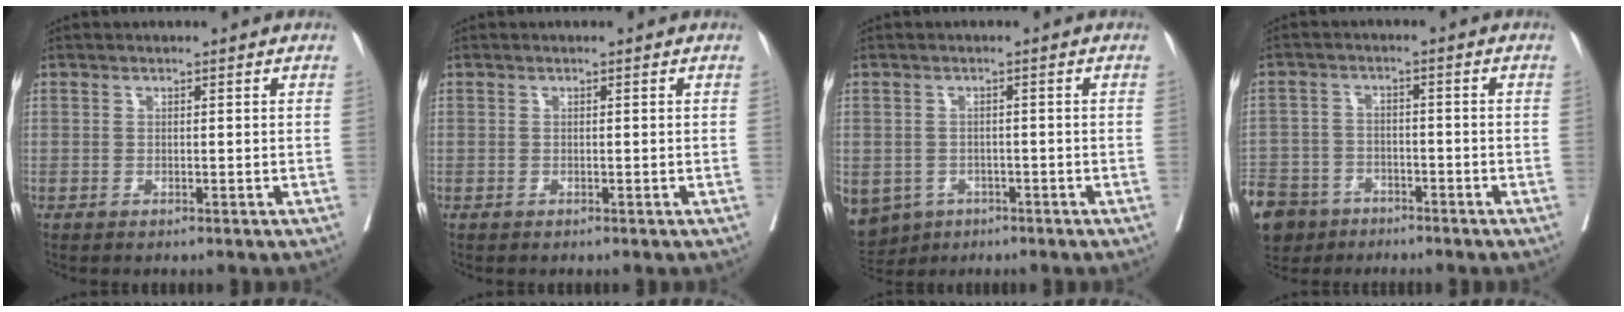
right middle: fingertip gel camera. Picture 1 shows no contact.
{"total": 0.0}
{"total": 10.8, "force": [-5.6, 8.6, 3.5], "torque": [-0.104, -0.007, -0.070]}
{"total": 15.0, "force": [-9.5, 10.4, 5.0], "torque": [-0.164, -0.007, -0.154]}